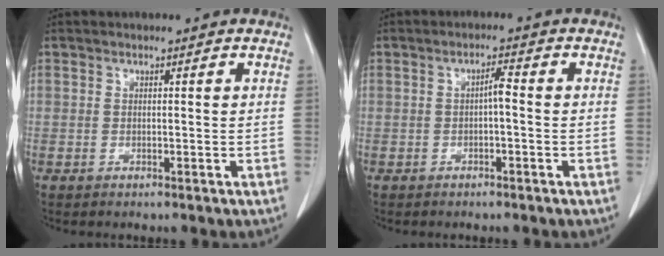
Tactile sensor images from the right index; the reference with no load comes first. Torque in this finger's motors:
{"motor_torque": [0.32, -0.12, 0.11, 0.04]}